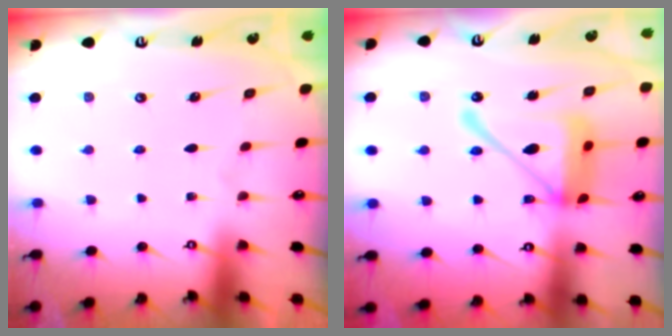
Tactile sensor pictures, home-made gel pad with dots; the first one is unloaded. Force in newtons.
{"total": 17.8, "press": 17.7, "slide": 1.8}